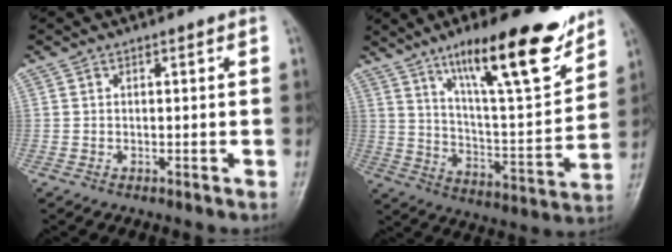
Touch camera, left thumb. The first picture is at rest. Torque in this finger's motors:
{"motor_torque": [1.94, 1.95, 1.45, -1.32, 0.08]}